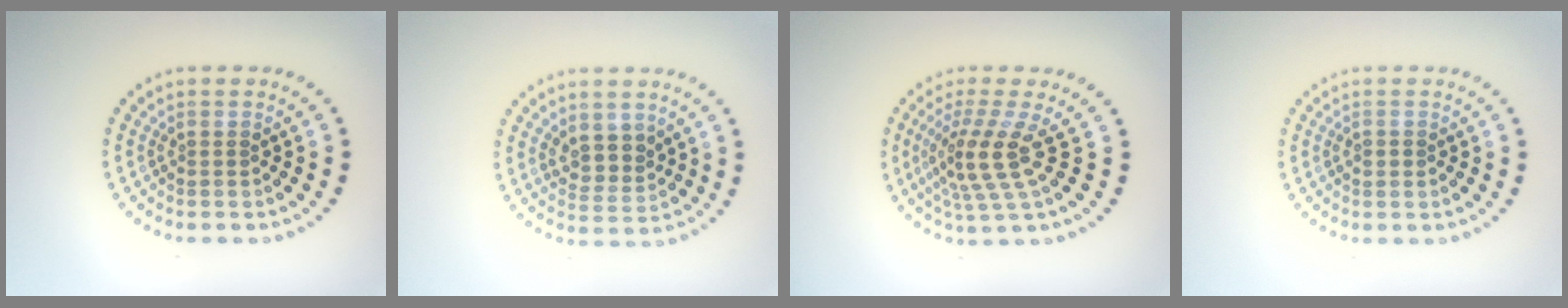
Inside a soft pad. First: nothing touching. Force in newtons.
{"total": 2.8, "press": 2.4, "slide": 1.4}
{"total": 4.2, "press": 3.0, "slide": 3.0}
{"total": 1.1, "press": 1.1, "slide": 0.1}